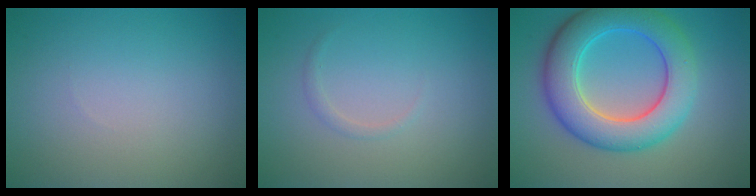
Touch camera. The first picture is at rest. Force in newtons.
{"total": 0.7, "press": 0.7, "slide": 0.1}
{"total": 8.3, "press": 8.3, "slide": 0.2}